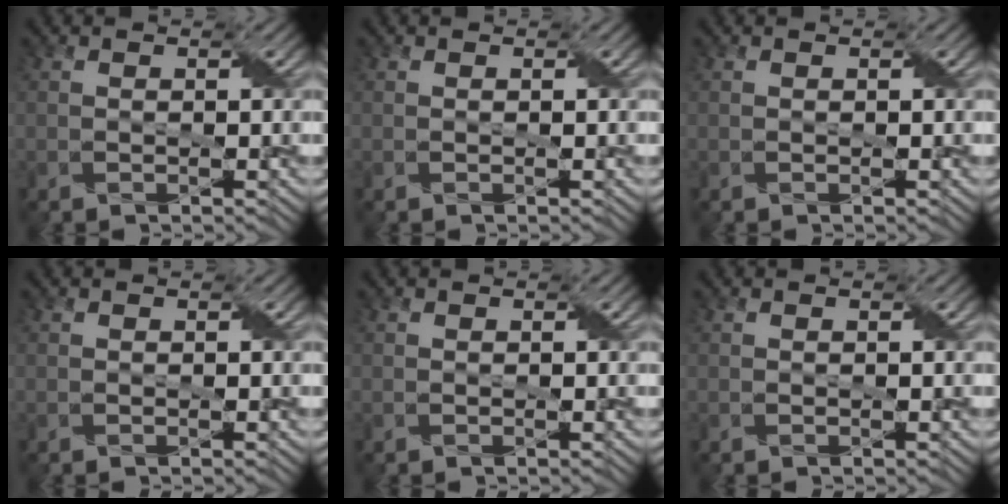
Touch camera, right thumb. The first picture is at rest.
{"total": 0.0}
{"total": 0.0}
{"total": 0.0}
{"total": 0.0}
{"total": 0.0}